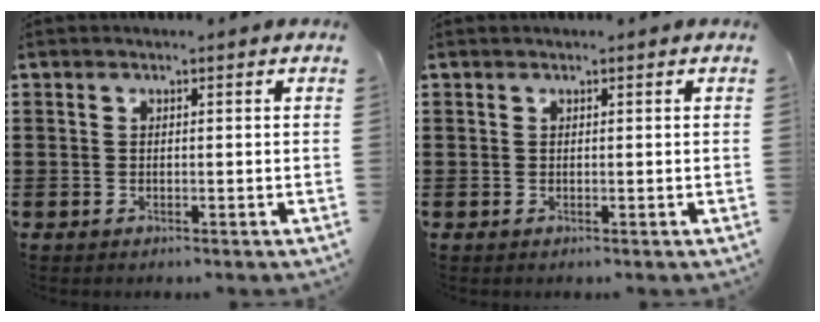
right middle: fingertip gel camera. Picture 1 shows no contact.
{"total": 0.0}